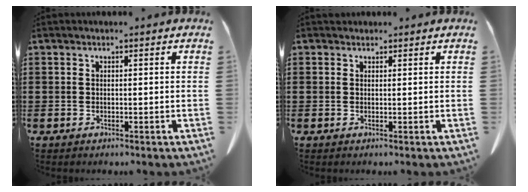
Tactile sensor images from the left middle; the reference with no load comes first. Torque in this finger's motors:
{"motor_torque": [-0.23, 0.21, 0.00, 0.00]}